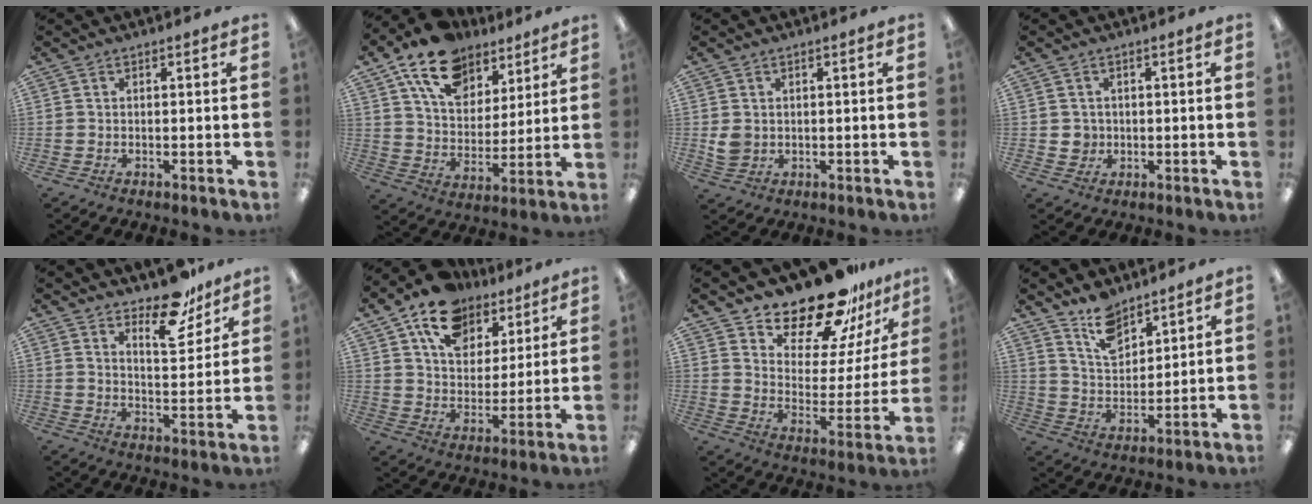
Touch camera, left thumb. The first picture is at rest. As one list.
[{"total": 16.8, "force": [11.2, 10.0, 7.4], "torque": [-0.129, -0.054, 0.206]}, {"total": 3.4, "force": [1.0, 2.8, 1.6], "torque": [-0.023, 0.000, 0.021]}, {"total": 2.7, "force": [0.3, 2.6, 0.5], "torque": [-0.006, 0.001, 0.002]}, {"total": 11.8, "force": [9.1, 4.8, 5.7], "torque": [-0.059, -0.064, 0.157]}, {"total": 15.4, "force": [10.5, 9.4, 6.3], "torque": [-0.109, -0.054, 0.192]}, {"total": 19.8, "force": [17.3, 6.6, 7.1], "torque": [-0.119, -0.133, 0.300]}, {"total": 10.2, "force": [8.2, 5.0, 3.5], "torque": [-0.067, -0.048, 0.153]}]